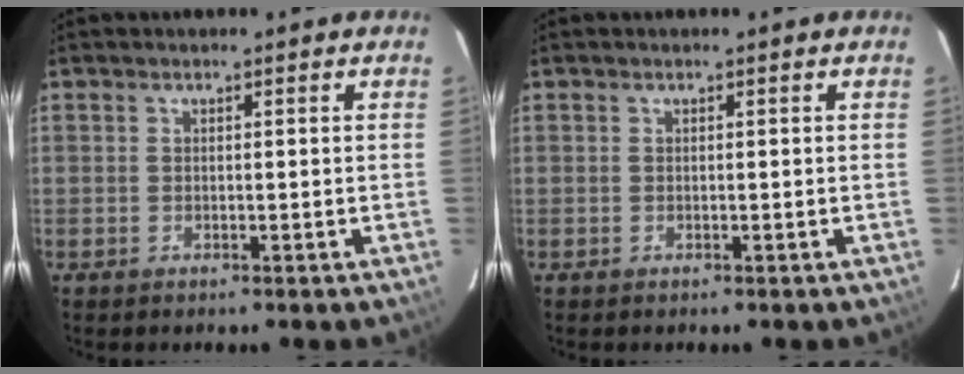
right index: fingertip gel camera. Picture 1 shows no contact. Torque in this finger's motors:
{"motor_torque": [0.03, 0.03, -0.02, -0.01]}